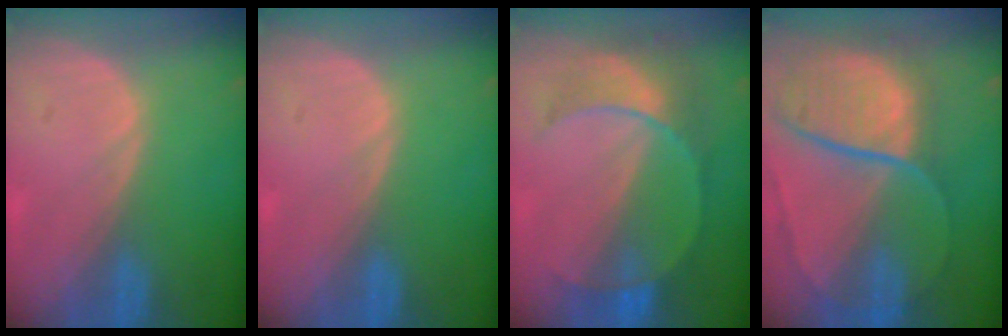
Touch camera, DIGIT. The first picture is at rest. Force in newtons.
{"total": 0.0}
{"total": 7.3, "press": 7.2, "slide": 0.9}
{"total": 10.9, "press": 9.0, "slide": 6.1}